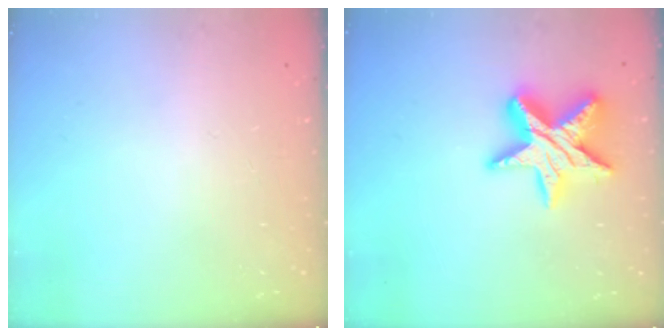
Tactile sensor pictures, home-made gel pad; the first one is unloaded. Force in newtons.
{"total": 15.8, "press": 15.8, "slide": 1.2}